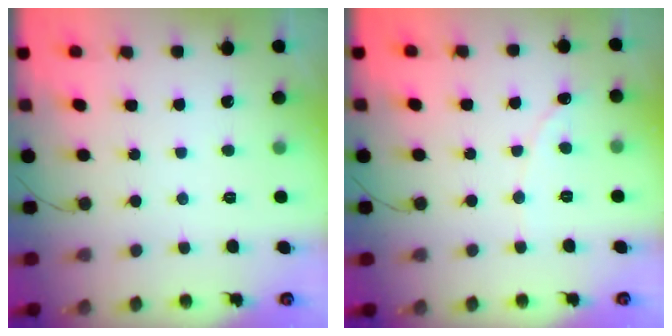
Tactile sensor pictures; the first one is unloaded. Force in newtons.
{"total": 0.7, "press": 0.7, "slide": 0.0}